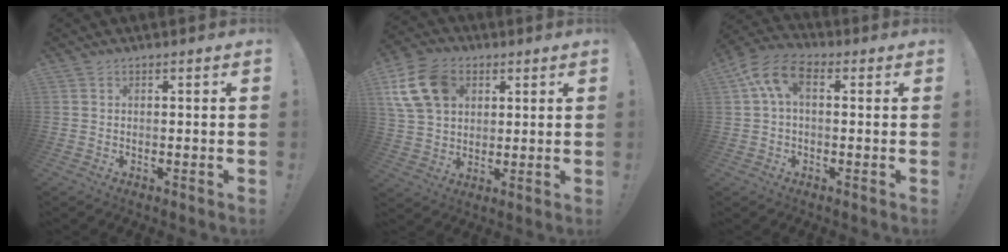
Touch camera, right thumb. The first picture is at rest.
{"total": 14.8, "force": [5.8, 10.9, 8.3], "torque": [-0.158, -0.018, 0.115]}
{"total": 9.1, "force": [2.4, 5.5, 6.9], "torque": [-0.139, 0.003, 0.049]}